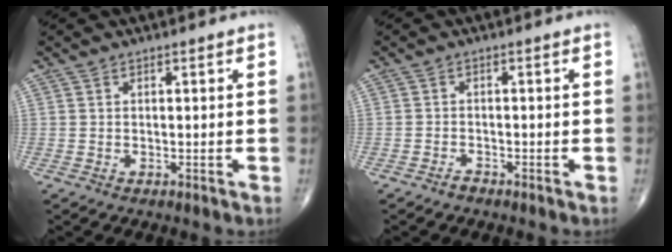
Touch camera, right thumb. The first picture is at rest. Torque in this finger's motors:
{"motor_torque": [-0.12, -0.01, -0.09, -0.08, 0.02]}